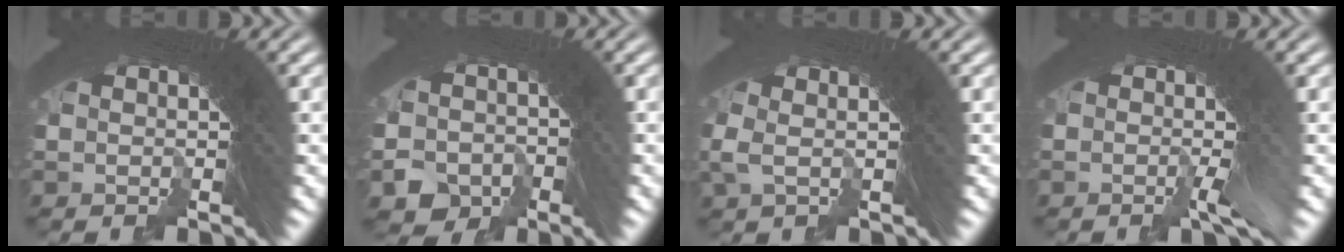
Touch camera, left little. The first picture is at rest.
{"total": 6.8, "force": [-3.3, 5.5, 2.0], "torque": [-0.050, -0.037, -0.047]}
{"total": 2.6, "force": [0.8, 0.4, 2.4], "torque": [-0.034, 0.012, 0.009]}
{"total": 2.2, "force": [-0.8, -0.3, 2.1], "torque": [-0.026, 0.016, -0.024]}